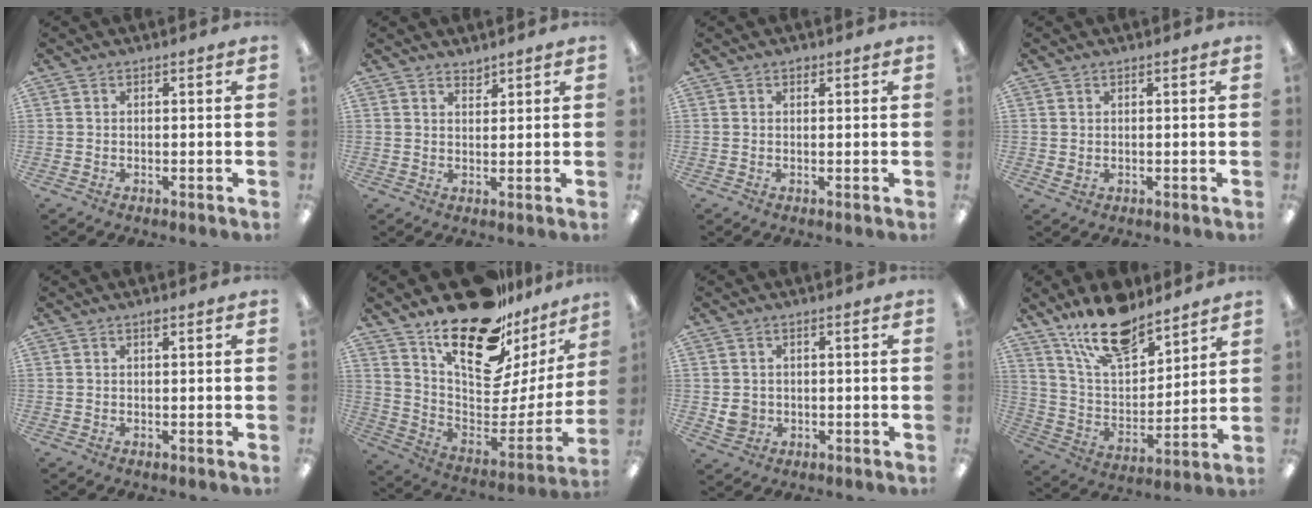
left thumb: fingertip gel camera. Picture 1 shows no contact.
{"total": 2.2, "force": [2.1, 0.5, 0.0], "torque": [0.006, -0.014, 0.038]}
{"total": 0.9, "force": [0.6, 0.6, 0.4], "torque": [0.000, -0.002, 0.010]}
{"total": 1.0, "force": [0.6, 0.5, 0.5], "torque": [-0.002, -0.003, 0.009]}
{"total": 0.9, "force": [0.7, 0.2, 0.6], "torque": [-0.006, -0.003, 0.010]}
{"total": 23.4, "force": [16.7, 10.1, 12.9], "torque": [-0.193, -0.121, 0.293]}
{"total": 3.4, "force": [0.2, 3.2, 1.2], "torque": [-0.007, -0.001, 0.003]}
{"total": 17.7, "force": [14.0, 7.0, 8.2], "torque": [-0.159, -0.078, 0.250]}